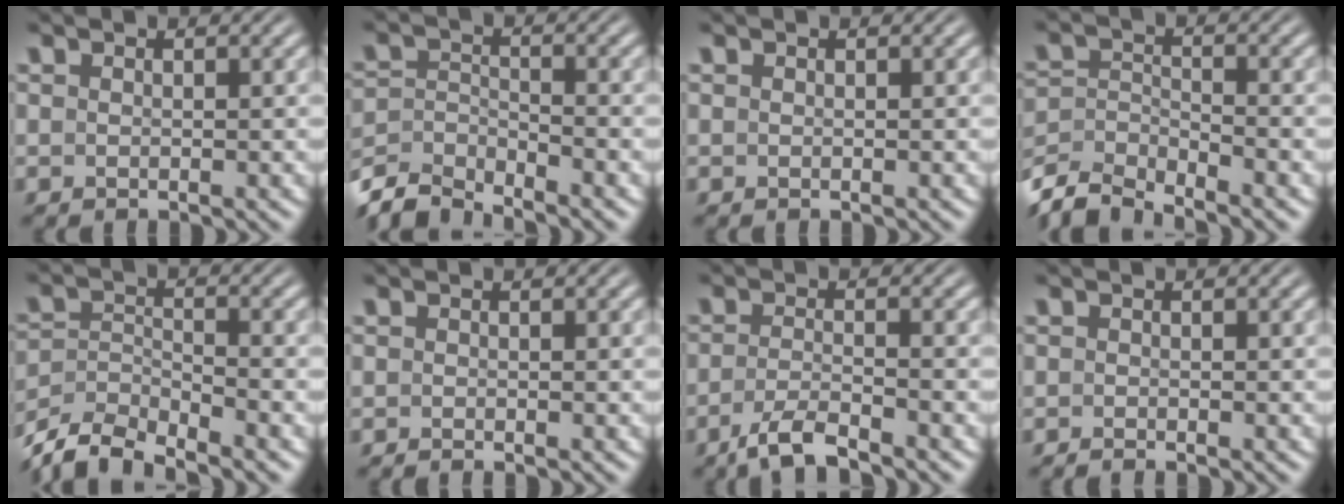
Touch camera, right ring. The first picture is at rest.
{"total": 5.1, "force": [-4.0, 2.5, 1.9], "torque": [-0.050, -0.028, -0.061]}
{"total": 0.0}
{"total": 6.2, "force": [-4.4, 3.4, 2.6], "torque": [-0.068, -0.037, -0.063]}
{"total": 7.1, "force": [-5.2, 3.9, 2.9], "torque": [-0.069, -0.036, -0.075]}
{"total": 0.7, "force": [-0.6, -0.3, 0.0], "torque": [0.002, -0.003, -0.010]}
{"total": 3.3, "force": [-2.7, 0.3, 1.7], "torque": [-0.034, -0.009, -0.041]}
{"total": 0.9, "force": [-0.9, -0.2, 0.1], "torque": [0.002, -0.003, -0.015]}